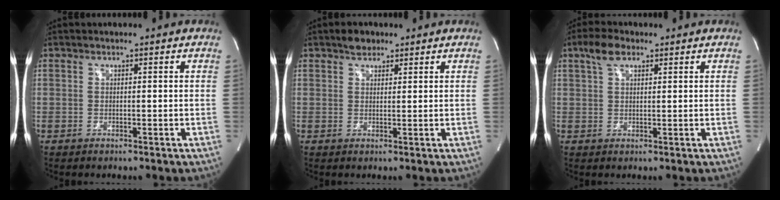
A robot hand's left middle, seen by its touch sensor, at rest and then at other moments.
{"total": 2.4, "force": [1.8, 1.5, 0.7], "torque": [-0.013, 0.007, 0.028]}
{"total": 3.8, "force": [2.3, 1.7, 2.5], "torque": [-0.057, 0.017, 0.047]}